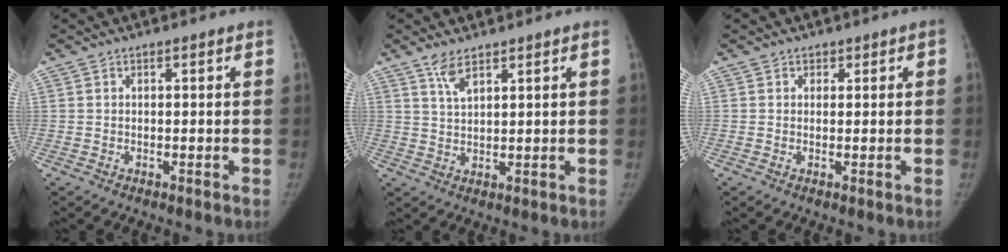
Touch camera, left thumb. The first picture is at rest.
{"total": 3.5, "force": [2.6, 1.0, 2.2], "torque": [-0.043, -0.011, 0.056]}
{"total": 1.1, "force": [0.5, 1.0, 0.0], "torque": [0.017, 0.000, 0.002]}